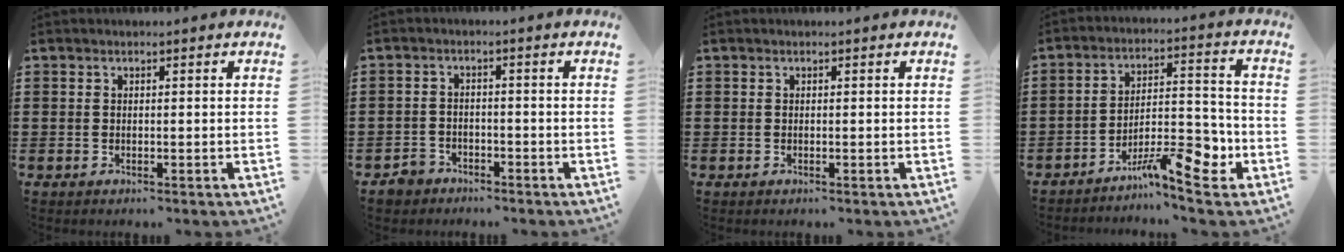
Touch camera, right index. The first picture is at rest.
{"total": 2.5, "force": [-2.2, 1.2, 0.2], "torque": [-0.017, 0.002, -0.049]}
{"total": 0.0}
{"total": 9.0, "force": [-5.9, 2.3, 6.4], "torque": [-0.100, 0.010, -0.102]}